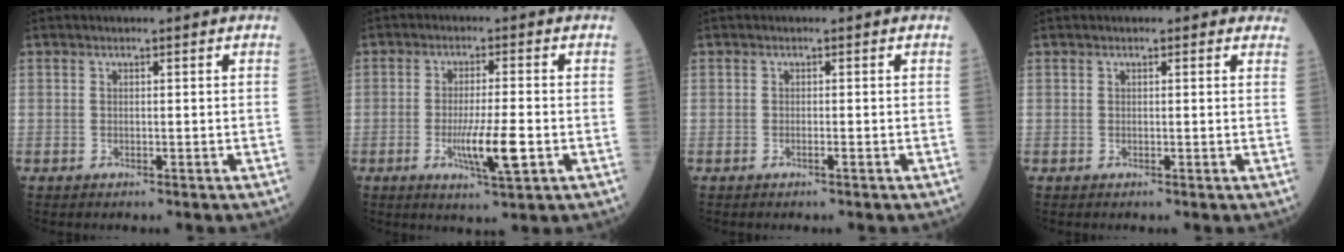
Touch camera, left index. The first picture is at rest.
{"total": 7.0, "force": [-2.1, 0.4, 6.7], "torque": [-0.125, -0.014, -0.034]}
{"total": 0.5, "force": [-0.4, -0.1, 0.4], "torque": [-0.010, 0.000, -0.006]}
{"total": 1.2, "force": [0.9, 0.8, 0.3], "torque": [0.006, -0.002, -0.005]}